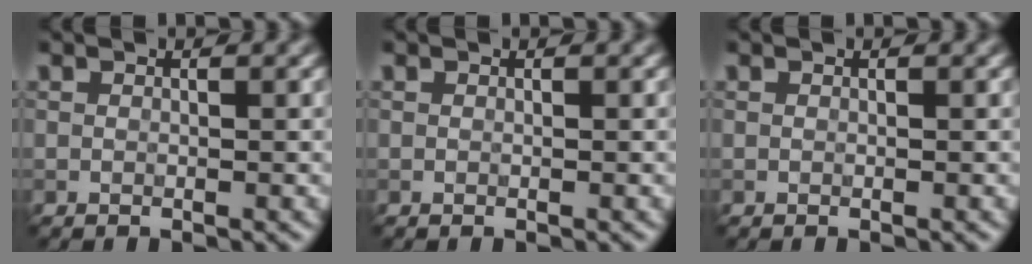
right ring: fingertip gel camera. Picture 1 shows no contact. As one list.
[{"total": 0.0}, {"total": 0.0}]